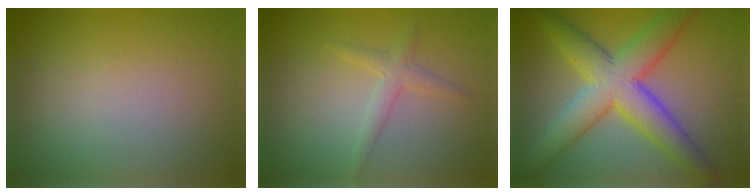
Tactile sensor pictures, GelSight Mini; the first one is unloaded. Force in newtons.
{"total": 1.7, "press": 1.7, "slide": 0.1}
{"total": 8.2, "press": 8.2, "slide": 0.2}